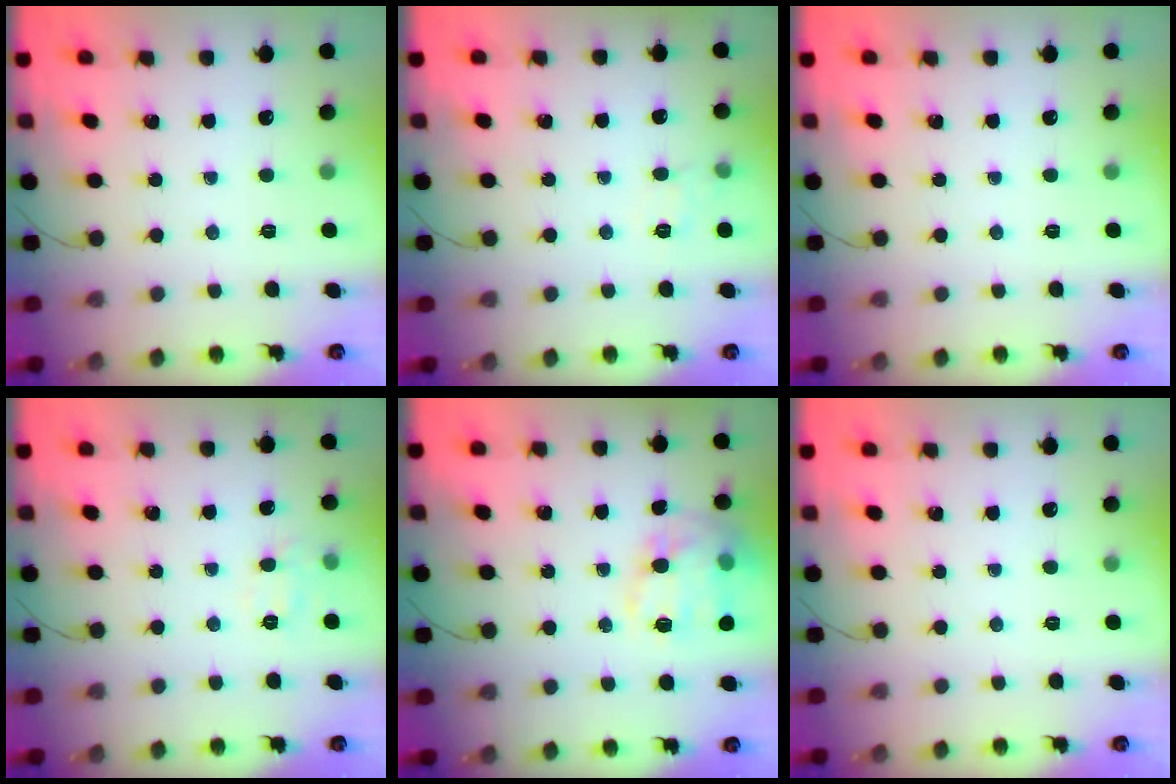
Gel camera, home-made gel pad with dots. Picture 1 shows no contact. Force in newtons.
{"total": 5.8, "press": 5.7, "slide": 1.3}
{"total": 0.0}
{"total": 6.2, "press": 6.0, "slide": 1.5}
{"total": 16.9, "press": 16.9, "slide": 1.1}
{"total": 0.0}